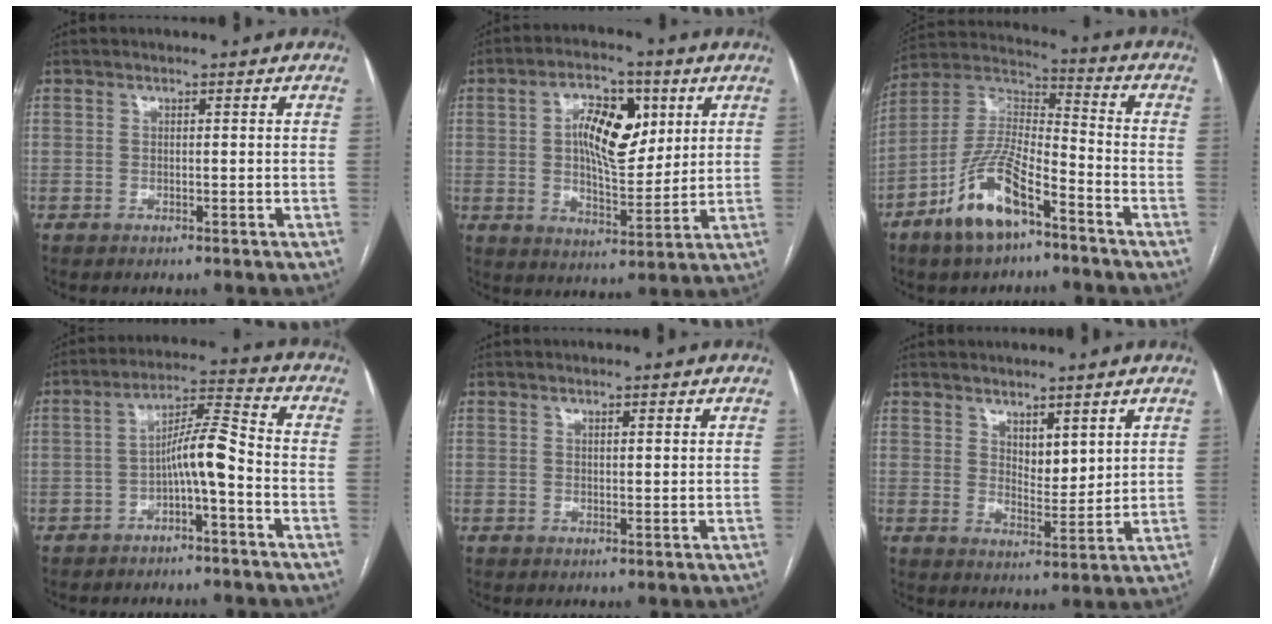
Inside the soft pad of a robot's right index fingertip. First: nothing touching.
{"total": 11.6, "force": [3.1, 5.2, 9.8], "torque": [-0.167, 0.016, 0.054]}
{"total": 13.2, "force": [-7.7, 4.1, 9.9], "torque": [-0.208, 0.003, -0.142]}
{"total": 7.1, "force": [-2.4, 0.6, 6.6], "torque": [-0.112, 0.027, -0.041]}
{"total": 1.1, "force": [0.7, 0.1, 0.8], "torque": [-0.015, -0.001, 0.012]}
{"total": 4.8, "force": [3.3, 2.0, 3.0], "torque": [-0.049, -0.013, 0.064]}